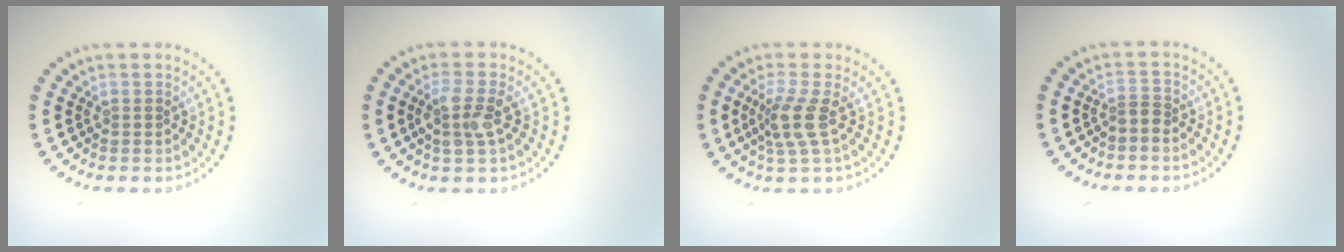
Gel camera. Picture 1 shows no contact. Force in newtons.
{"total": 2.7, "press": 2.6, "slide": 0.9}
{"total": 2.8, "press": 2.1, "slide": 1.8}
{"total": 1.0, "press": 0.7, "slide": 0.7}